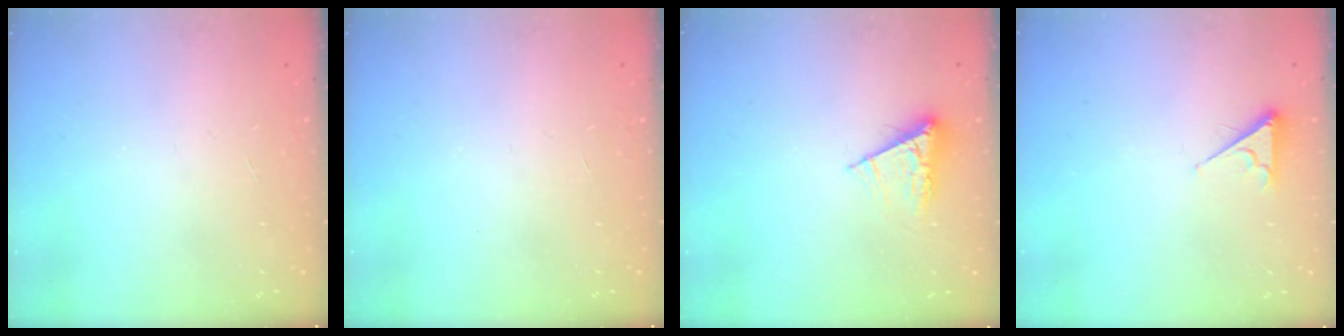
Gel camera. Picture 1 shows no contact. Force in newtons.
{"total": 0.0}
{"total": 6.6, "press": 6.5, "slide": 0.6}
{"total": 3.3, "press": 3.2, "slide": 0.4}